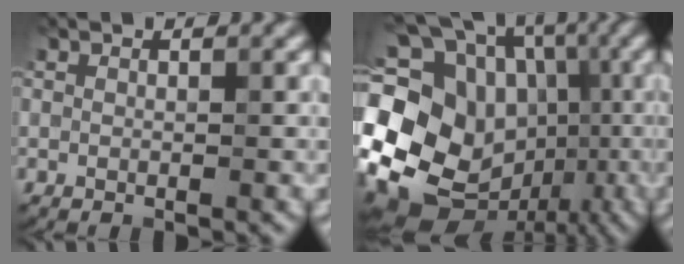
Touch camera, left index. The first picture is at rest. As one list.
[{"total": 21.7, "force": [-2.7, 18.7, 10.5], "torque": [-0.191, 0.034, -0.069]}]